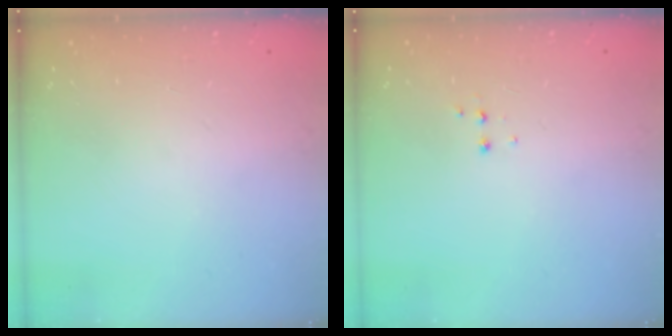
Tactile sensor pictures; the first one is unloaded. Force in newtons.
{"total": 3.3, "press": 3.3, "slide": 0.5}